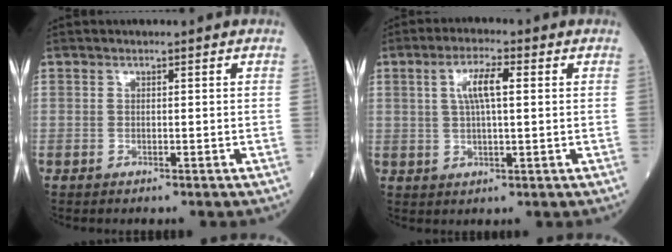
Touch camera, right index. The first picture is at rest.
{"total": 5.4, "force": [1.3, 1.0, 5.1], "torque": [-0.101, 0.010, 0.026]}